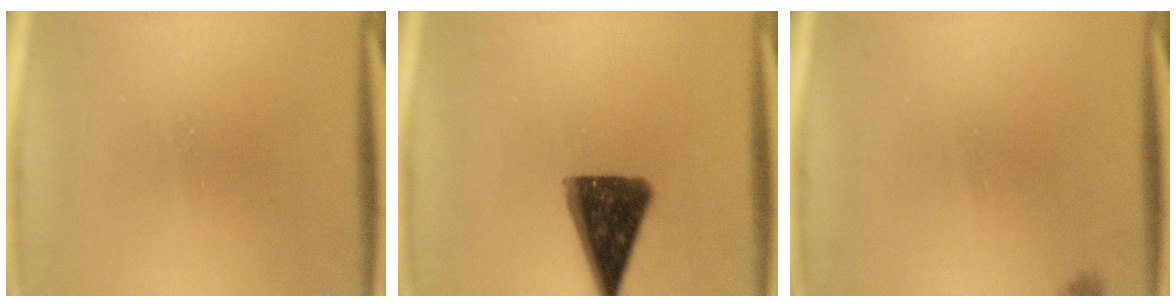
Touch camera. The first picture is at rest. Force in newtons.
{"total": 12.4}
{"total": 1.0}